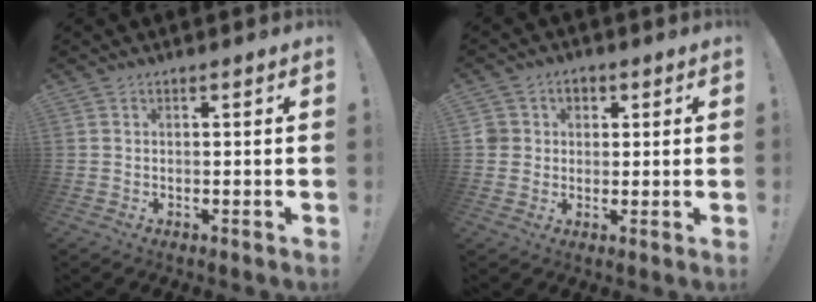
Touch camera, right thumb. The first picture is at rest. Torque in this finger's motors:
{"motor_torque": [0.59, 0.49, 0.12, -0.03, 0.00]}